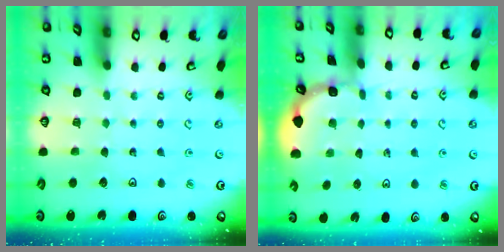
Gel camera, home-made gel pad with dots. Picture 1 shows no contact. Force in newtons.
{"total": 1.2, "press": 1.2, "slide": 0.1}